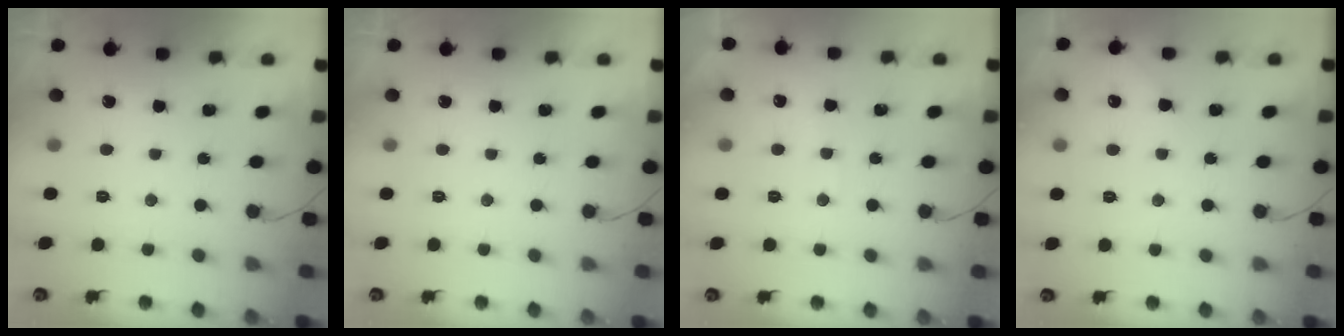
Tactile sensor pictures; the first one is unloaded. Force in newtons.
{"total": 0.0}
{"total": 2.4, "press": 2.3, "slide": 0.3}
{"total": 2.7, "press": 2.7, "slide": 0.4}